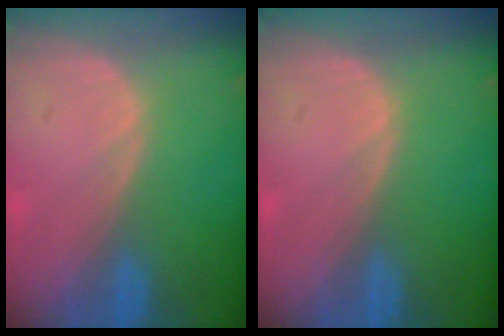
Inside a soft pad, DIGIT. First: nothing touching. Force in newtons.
{"total": 0.0}